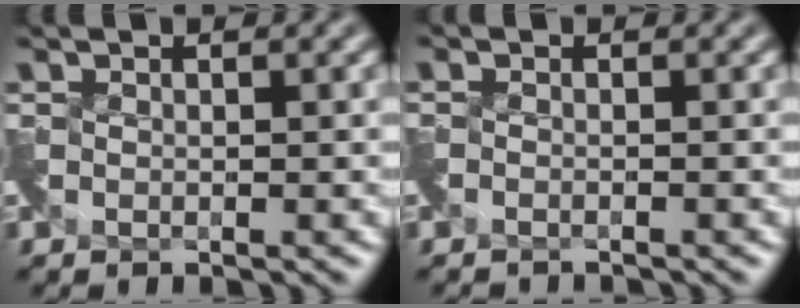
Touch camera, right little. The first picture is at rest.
{"total": 1.7, "force": [-1.6, -0.2, -0.6], "torque": [0.011, -0.018, -0.032]}